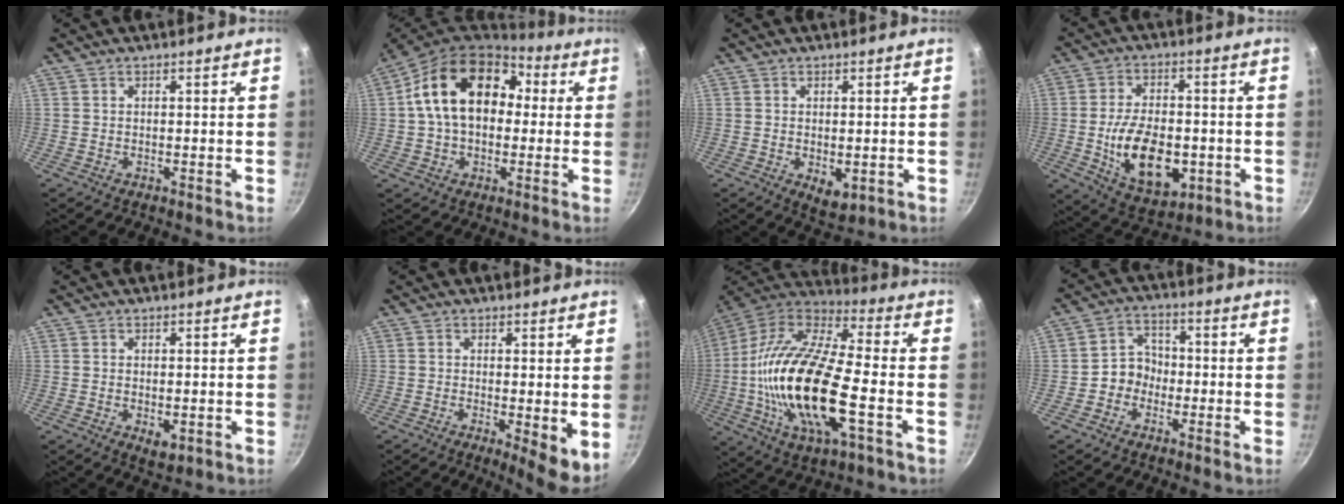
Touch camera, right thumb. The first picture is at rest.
{"total": 17.6, "force": [2.7, 12.4, 12.2], "torque": [-0.172, 0.035, 0.030]}
{"total": 4.3, "force": [-0.7, 2.5, 3.4], "torque": [-0.046, -0.013, -0.004]}
{"total": 15.9, "force": [-3.2, 9.3, 12.5], "torque": [-0.189, 0.005, -0.040]}
{"total": 3.1, "force": [-0.6, 1.7, 2.5], "torque": [-0.038, -0.013, -0.005]}
{"total": 6.3, "force": [-0.3, 1.8, 6.0], "torque": [-0.079, -0.021, -0.003]}
{"total": 25.7, "force": [-4.5, 9.8, 23.3], "torque": [-0.453, 0.018, -0.098]}
{"total": 5.5, "force": [-1.6, 4.8, 2.2], "torque": [0.002, 0.026, -0.037]}